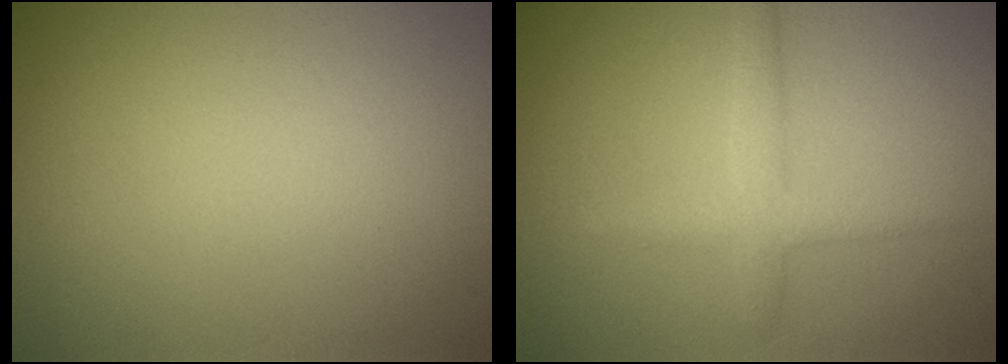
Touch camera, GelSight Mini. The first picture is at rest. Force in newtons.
{"total": 2.3, "press": 2.3, "slide": 0.2}